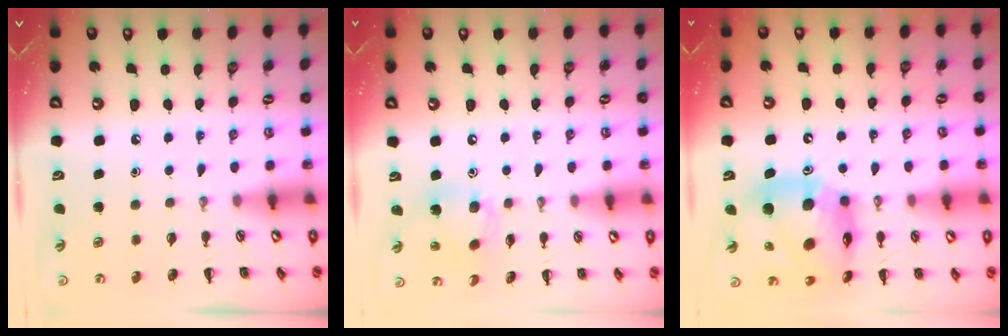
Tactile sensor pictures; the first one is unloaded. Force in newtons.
{"total": 11.1, "press": 10.7, "slide": 2.6}
{"total": 17.1, "press": 16.3, "slide": 5.0}